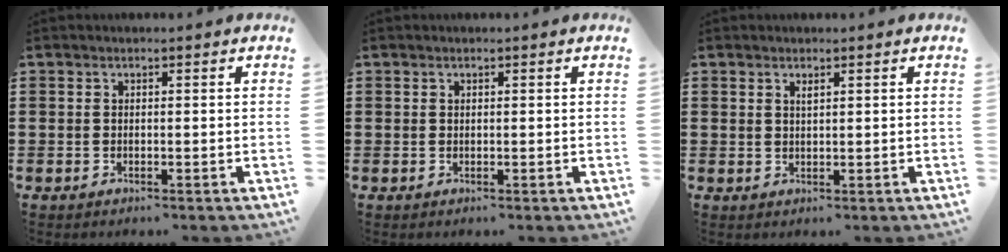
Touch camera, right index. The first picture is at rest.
{"total": 0.0}
{"total": 0.8, "force": [0.6, 0.2, 0.5], "torque": [-0.012, 0.000, 0.011]}